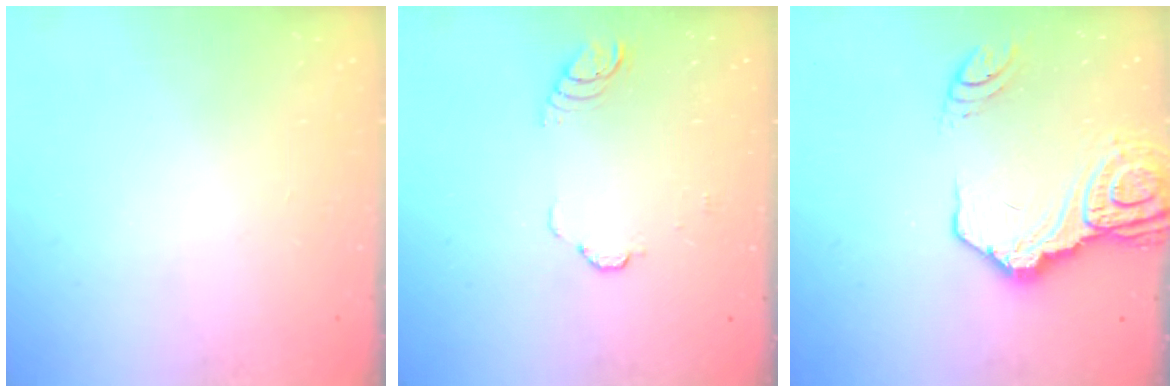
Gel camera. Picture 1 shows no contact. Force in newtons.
{"total": 3.0, "press": 3.0, "slide": 0.3}
{"total": 16.4, "press": 16.3, "slide": 1.9}